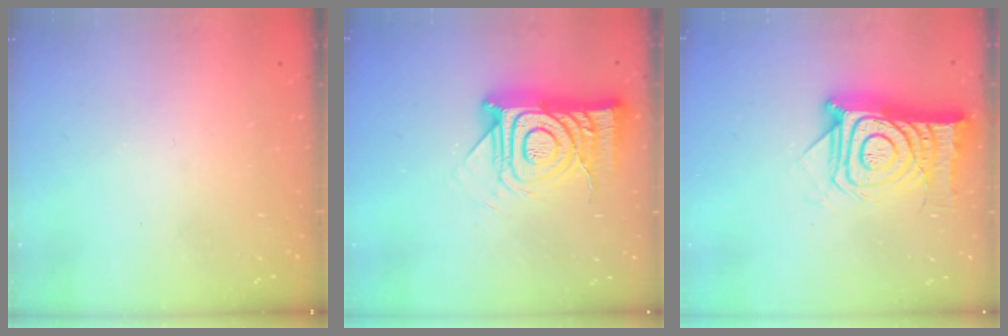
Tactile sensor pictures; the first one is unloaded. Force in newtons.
{"total": 17.9, "press": 17.9, "slide": 1.3}
{"total": 19.5, "press": 19.4, "slide": 1.3}